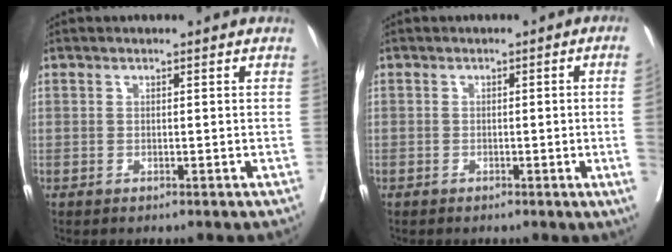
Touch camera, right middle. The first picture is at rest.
{"total": 4.3, "force": [-0.9, -1.5, 3.9], "torque": [-0.047, -0.007, -0.012]}